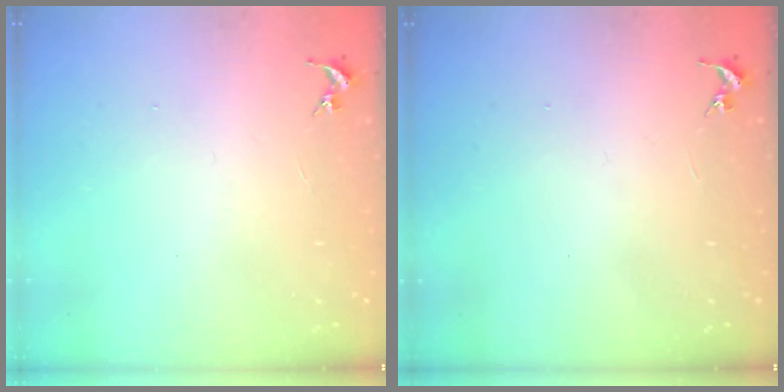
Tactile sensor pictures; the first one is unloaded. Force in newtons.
{"total": 0.0}